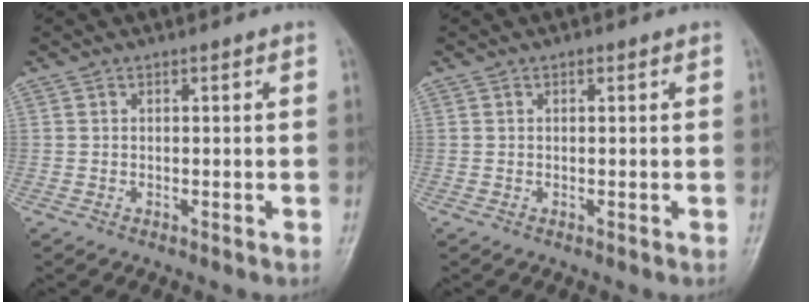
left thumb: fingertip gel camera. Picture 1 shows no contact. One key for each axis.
{"total": 0.6, "fx": 0.3, "fy": 0.4, "fz": 0.4, "tx": -0.003, "ty": 0.000, "tz": 0.002}